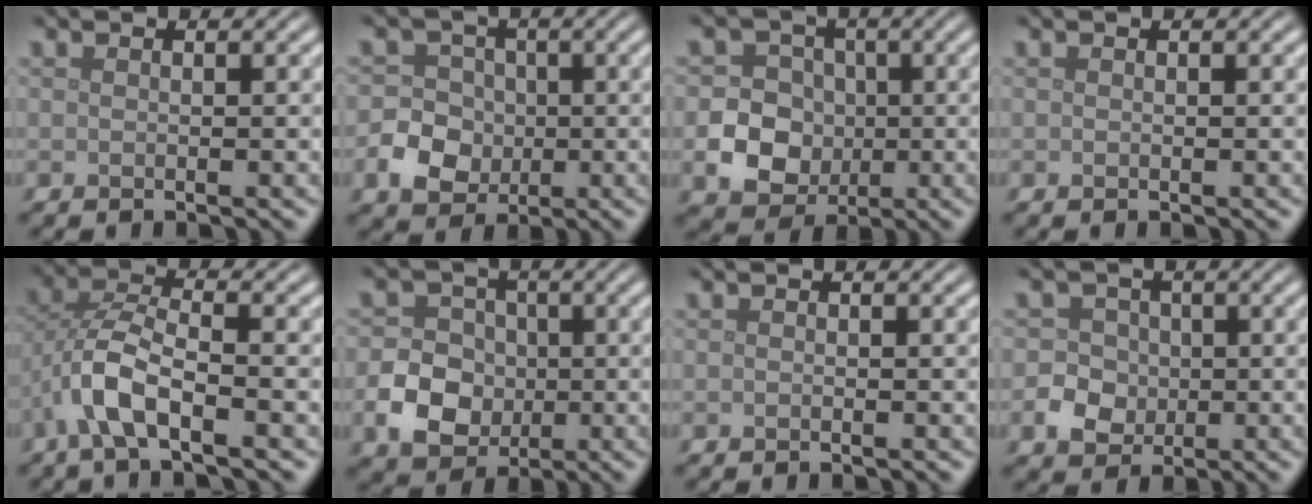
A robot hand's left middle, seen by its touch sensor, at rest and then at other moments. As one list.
[{"total": 4.9, "force": [-1.2, 4.3, 1.9], "torque": [-0.011, 0.003, -0.041]}, {"total": 8.7, "force": [-1.6, 8.2, 2.7], "torque": [-0.047, -0.006, -0.050]}, {"total": 0.0}, {"total": 5.5, "force": [-2.2, 2.1, 4.6], "torque": [-0.098, 0.006, -0.051]}, {"total": 5.4, "force": [-1.3, 4.6, 2.6], "torque": [-0.044, 0.002, -0.034]}, {"total": 0.0}, {"total": 3.5, "force": [-0.6, 3.2, 1.1], "torque": [0.002, 0.003, -0.021]}]